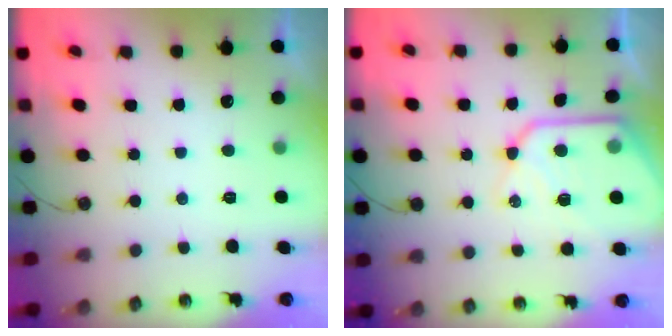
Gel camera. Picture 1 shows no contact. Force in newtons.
{"total": 16.2, "press": 16.1, "slide": 1.5}